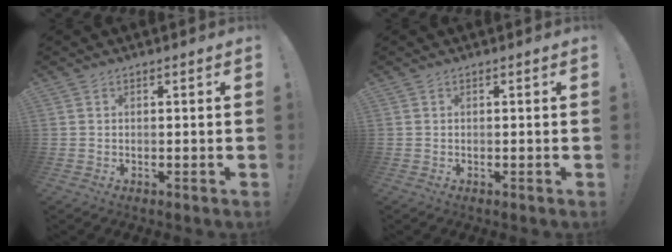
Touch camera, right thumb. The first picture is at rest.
{"total": 0.0}